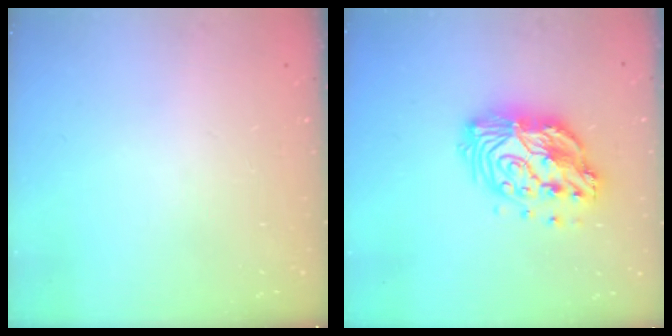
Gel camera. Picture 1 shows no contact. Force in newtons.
{"total": 15.1, "press": 15.0, "slide": 1.2}